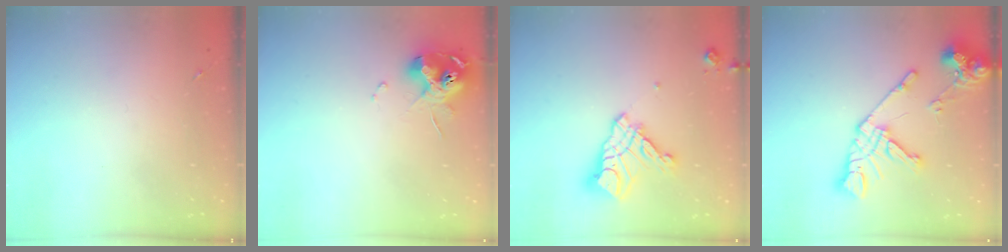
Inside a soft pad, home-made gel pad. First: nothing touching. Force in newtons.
{"total": 11.0, "press": 10.9, "slide": 1.3}
{"total": 14.4, "press": 14.3, "slide": 1.5}
{"total": 17.0, "press": 16.9, "slide": 2.2}